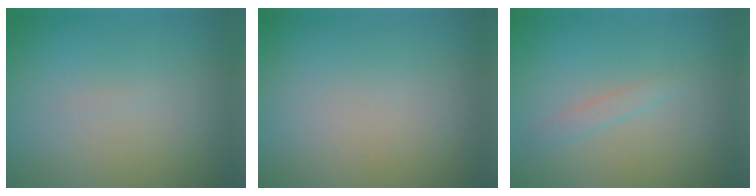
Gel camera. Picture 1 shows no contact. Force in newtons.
{"total": 0.0}
{"total": 1.0, "press": 1.0, "slide": 0.0}